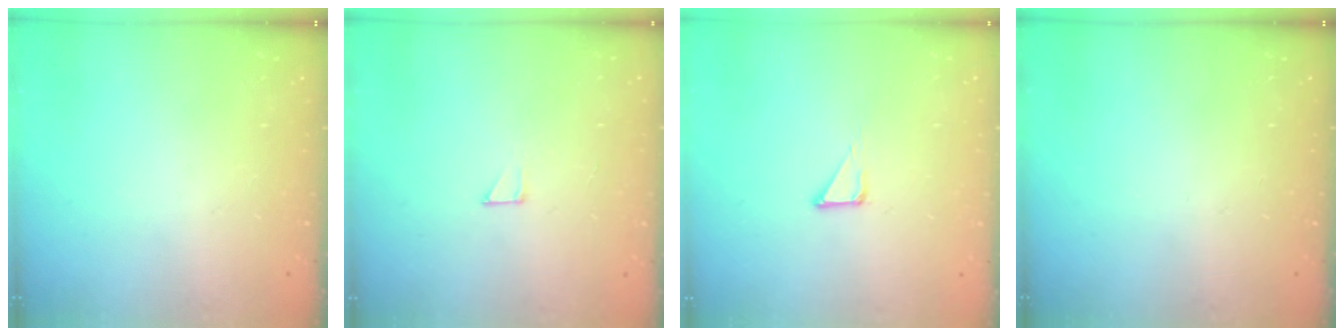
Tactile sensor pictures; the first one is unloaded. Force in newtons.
{"total": 1.9, "press": 1.9, "slide": 0.1}
{"total": 3.5, "press": 3.5, "slide": 0.2}
{"total": 0.0}